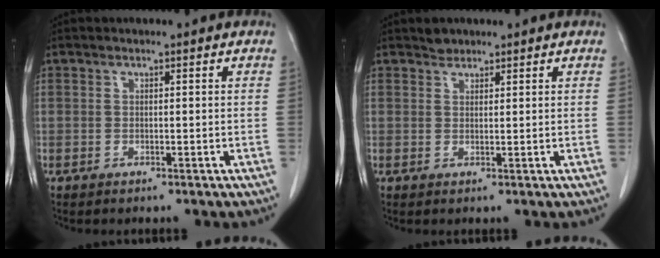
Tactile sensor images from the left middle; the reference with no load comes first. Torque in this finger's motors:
{"motor_torque": [-0.02, 0.02, -0.07, 0.00]}